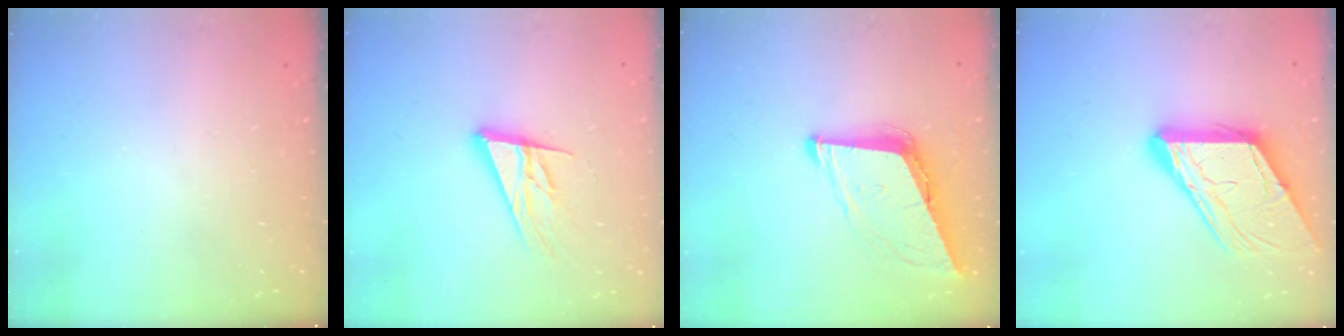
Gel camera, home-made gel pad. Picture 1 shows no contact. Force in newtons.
{"total": 14.7, "press": 14.1, "slide": 4.0}
{"total": 9.3, "press": 8.7, "slide": 3.2}
{"total": 13.5, "press": 13.4, "slide": 1.6}